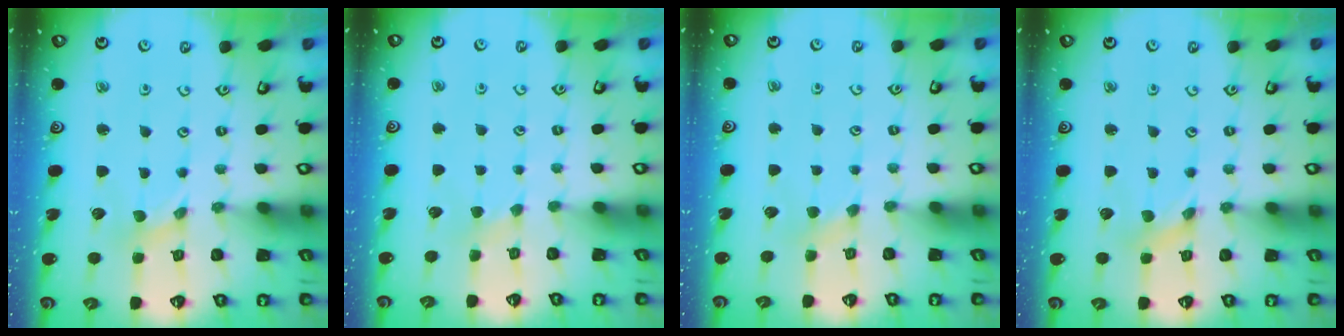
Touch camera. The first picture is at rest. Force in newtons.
{"total": 2.2, "press": 2.2, "slide": 0.3}
{"total": 2.7, "press": 2.6, "slide": 0.4}
{"total": 0.8, "press": 0.8, "slide": 0.2}